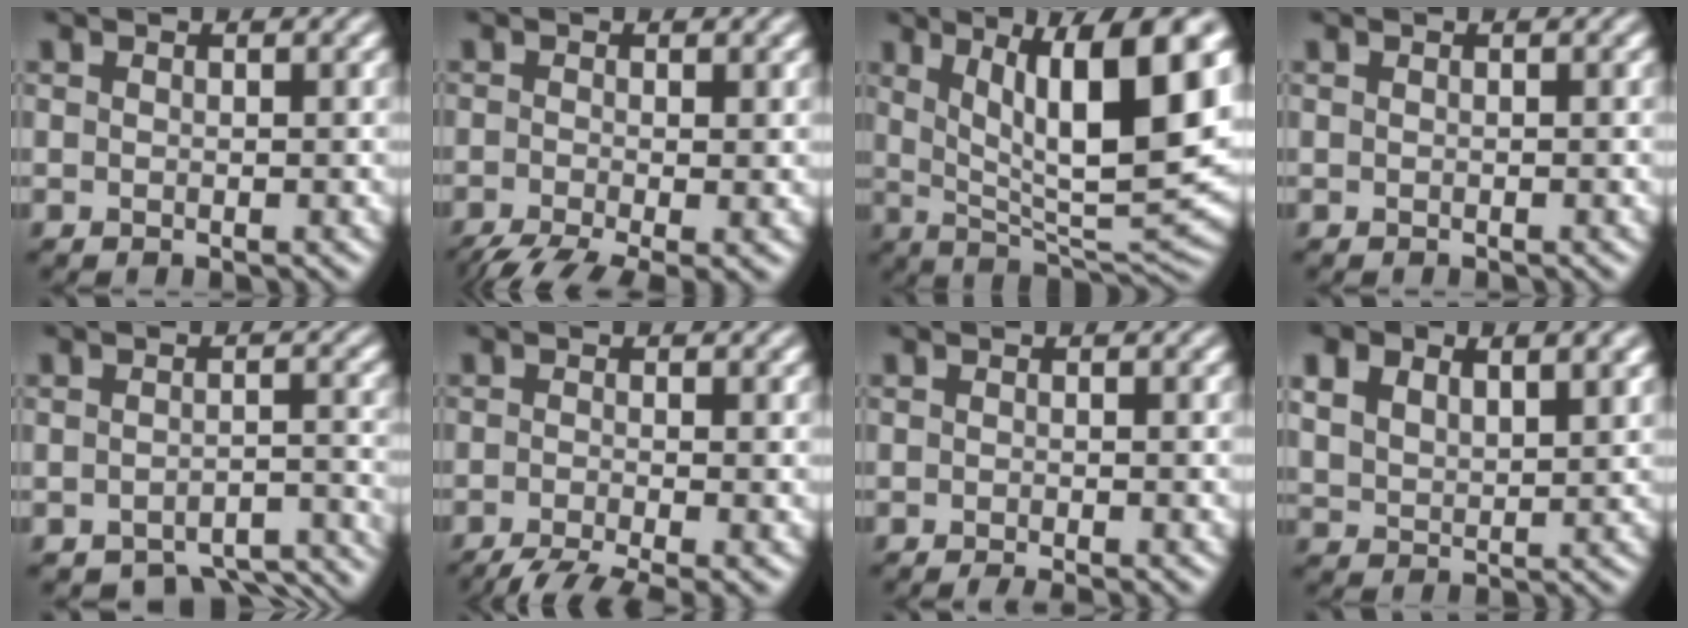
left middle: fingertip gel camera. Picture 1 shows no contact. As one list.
[{"total": 5.5, "force": [-3.4, 1.3, 4.1], "torque": [-0.066, -0.013, -0.057]}, {"total": 11.9, "force": [3.6, 3.0, 11.0], "torque": [-0.168, 0.003, 0.067]}, {"total": 0.0}, {"total": 5.5, "force": [-5.2, 1.2, 1.3], "torque": [-0.018, -0.009, -0.055]}, {"total": 4.6, "force": [-3.3, 0.8, 3.2], "torque": [-0.046, -0.008, -0.060]}, {"total": 1.8, "force": [-1.1, 0.4, 1.4], "torque": [-0.010, -0.006, -0.015]}, {"total": 5.2, "force": [3.5, 2.6, 2.8], "torque": [-0.065, 0.011, 0.061]}]